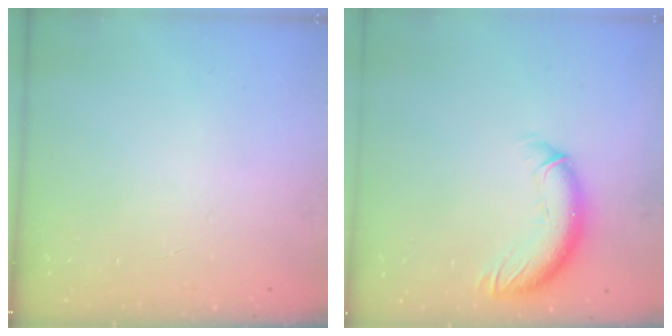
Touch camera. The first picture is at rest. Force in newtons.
{"total": 11.5, "press": 11.2, "slide": 2.6}